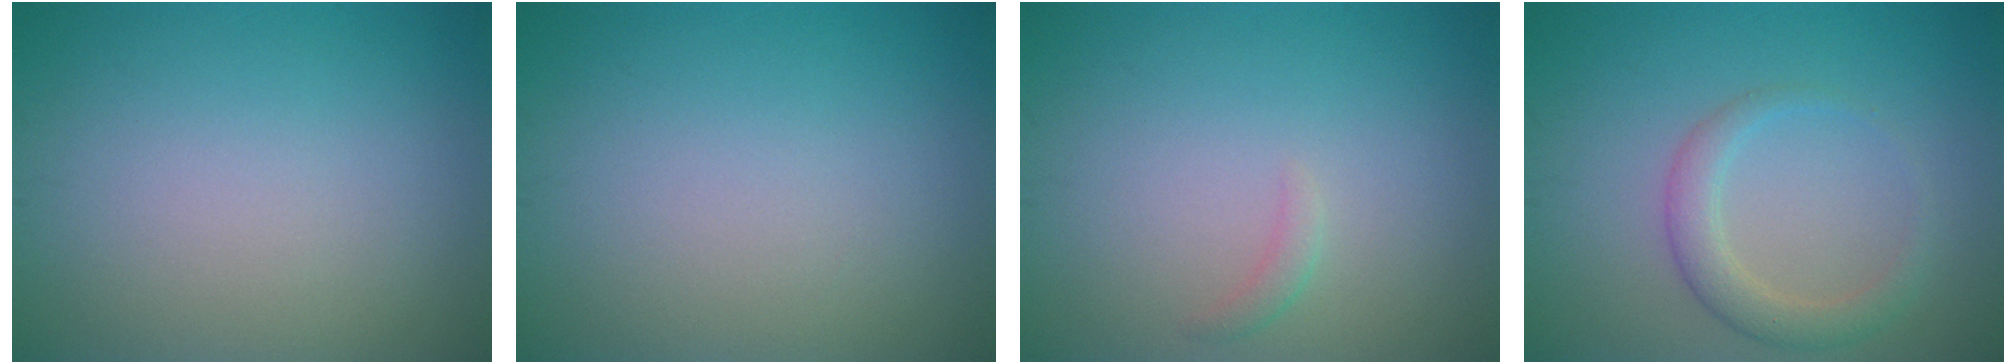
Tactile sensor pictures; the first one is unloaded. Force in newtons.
{"total": 0.0}
{"total": 0.8, "press": 0.8, "slide": 0.1}
{"total": 2.6, "press": 2.6, "slide": 0.2}